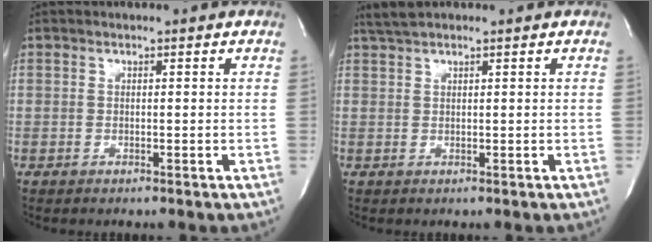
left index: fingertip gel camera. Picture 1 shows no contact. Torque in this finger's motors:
{"motor_torque": [0.41, -0.34, -0.01, 0.01]}